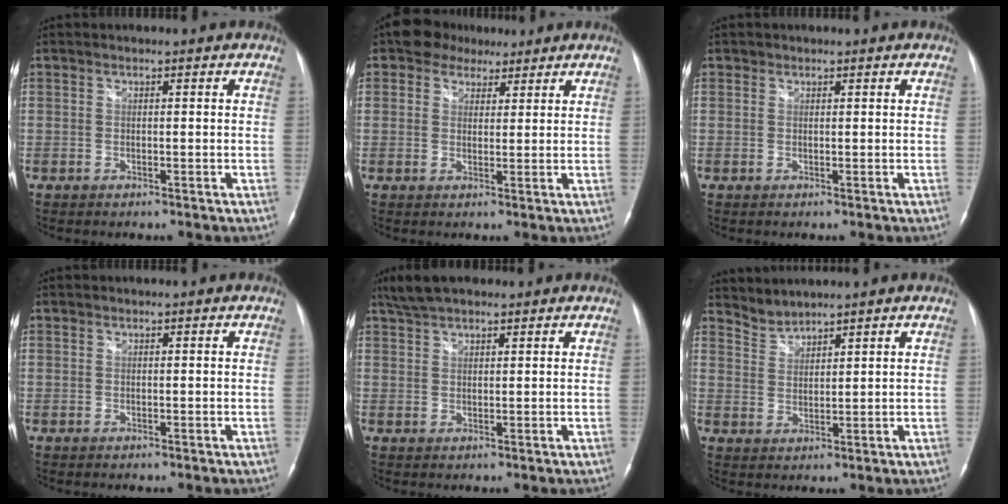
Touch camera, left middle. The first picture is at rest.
{"total": 5.1, "force": [3.6, 3.5, 1.1], "torque": [-0.022, 0.019, 0.063]}
{"total": 0.5, "force": [0.4, 0.4, 0.0], "torque": [0.001, -0.001, 0.006]}
{"total": 0.0}
{"total": 5.3, "force": [4.3, 1.8, 2.6], "torque": [-0.059, 0.021, 0.083]}
{"total": 3.0, "force": [3.0, 0.1, -0.6], "torque": [0.008, 0.004, 0.066]}